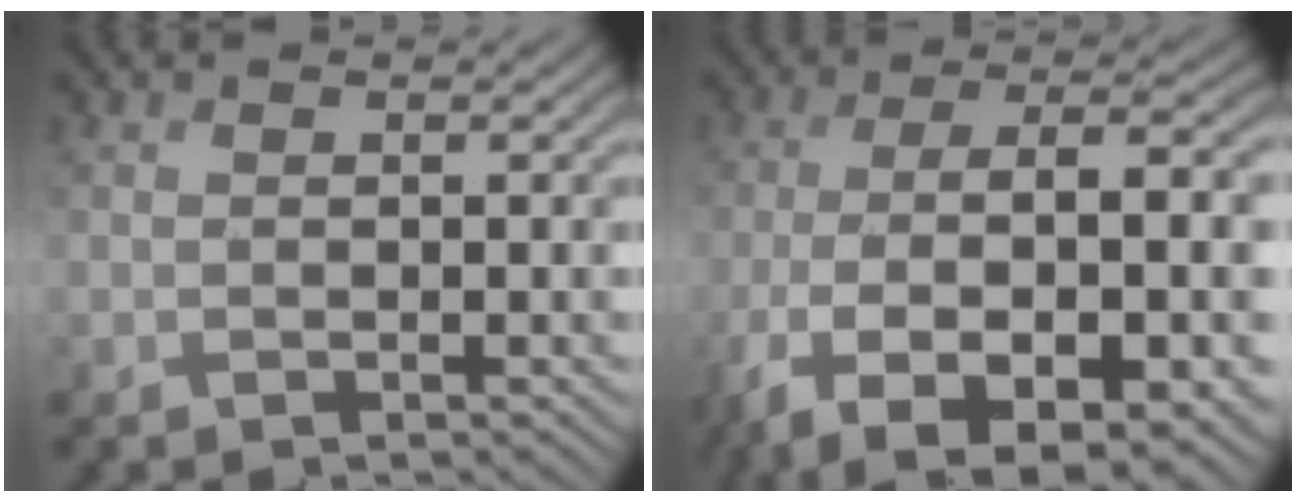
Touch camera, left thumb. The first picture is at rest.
{"total": 13.5, "force": [-6.6, 4.4, 10.9], "torque": [-0.205, -0.017, -0.111]}